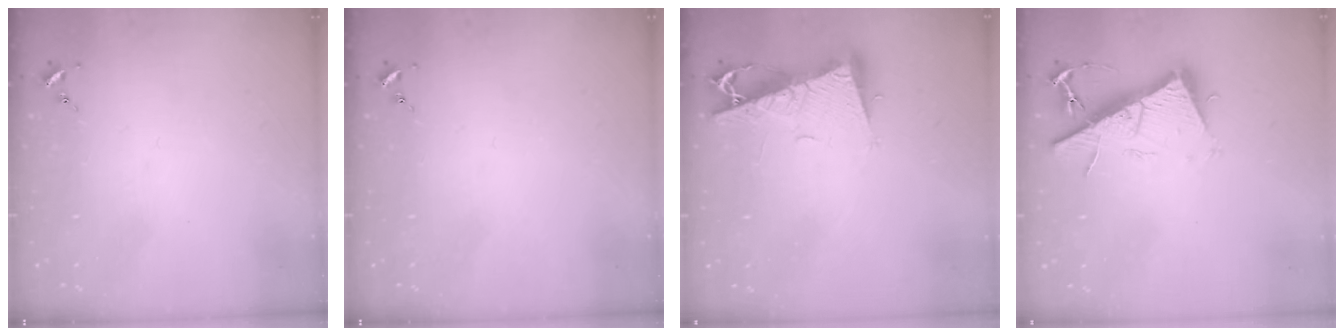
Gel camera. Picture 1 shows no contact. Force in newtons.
{"total": 0.0}
{"total": 10.6, "press": 10.5, "slide": 1.3}
{"total": 14.6, "press": 14.6, "slide": 0.4}